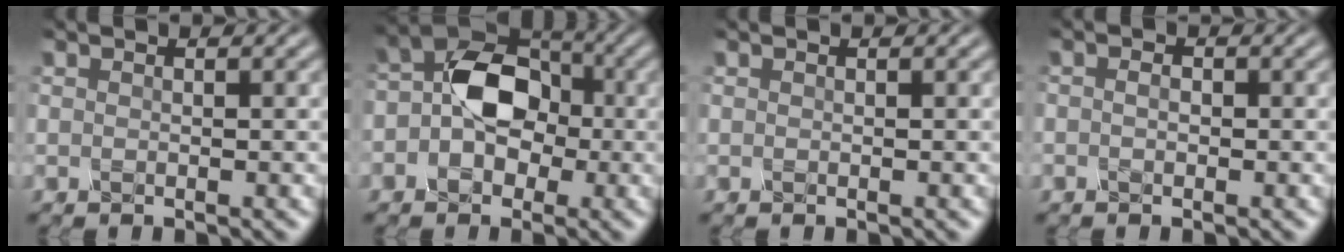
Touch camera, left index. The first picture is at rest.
{"total": 6.6, "force": [-0.6, 4.6, 4.6], "torque": [-0.070, 0.013, -0.020]}
{"total": 0.0}
{"total": 0.9, "force": [-0.2, 0.5, 0.7], "torque": [-0.013, -0.001, -0.004]}